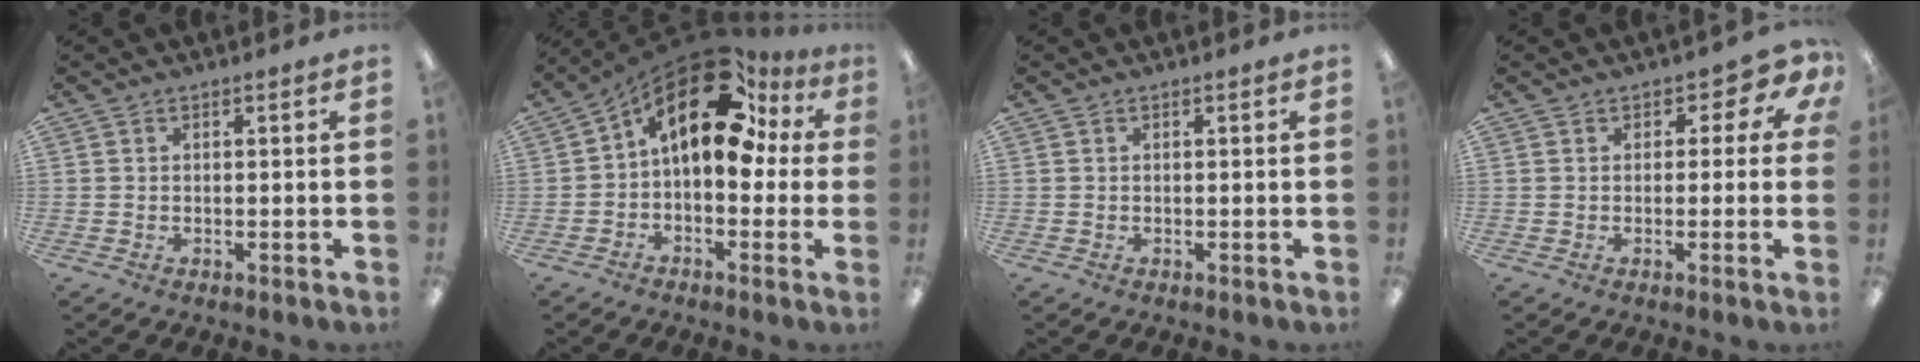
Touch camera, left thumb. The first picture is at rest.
{"total": 18.1, "force": [8.7, 8.9, 13.0], "torque": [-0.206, -0.051, 0.148]}
{"total": 0.0}
{"total": 4.4, "force": [1.2, 3.1, 2.9], "torque": [-0.034, 0.001, 0.017]}